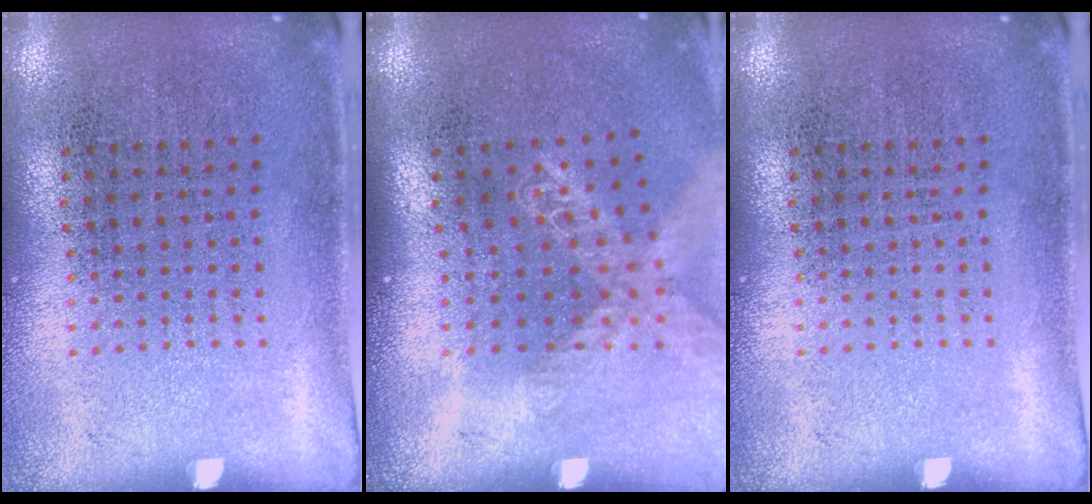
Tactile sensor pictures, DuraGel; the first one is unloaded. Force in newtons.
{"total": 1.5, "press": 1.3, "slide": 0.8}
{"total": 0.0}